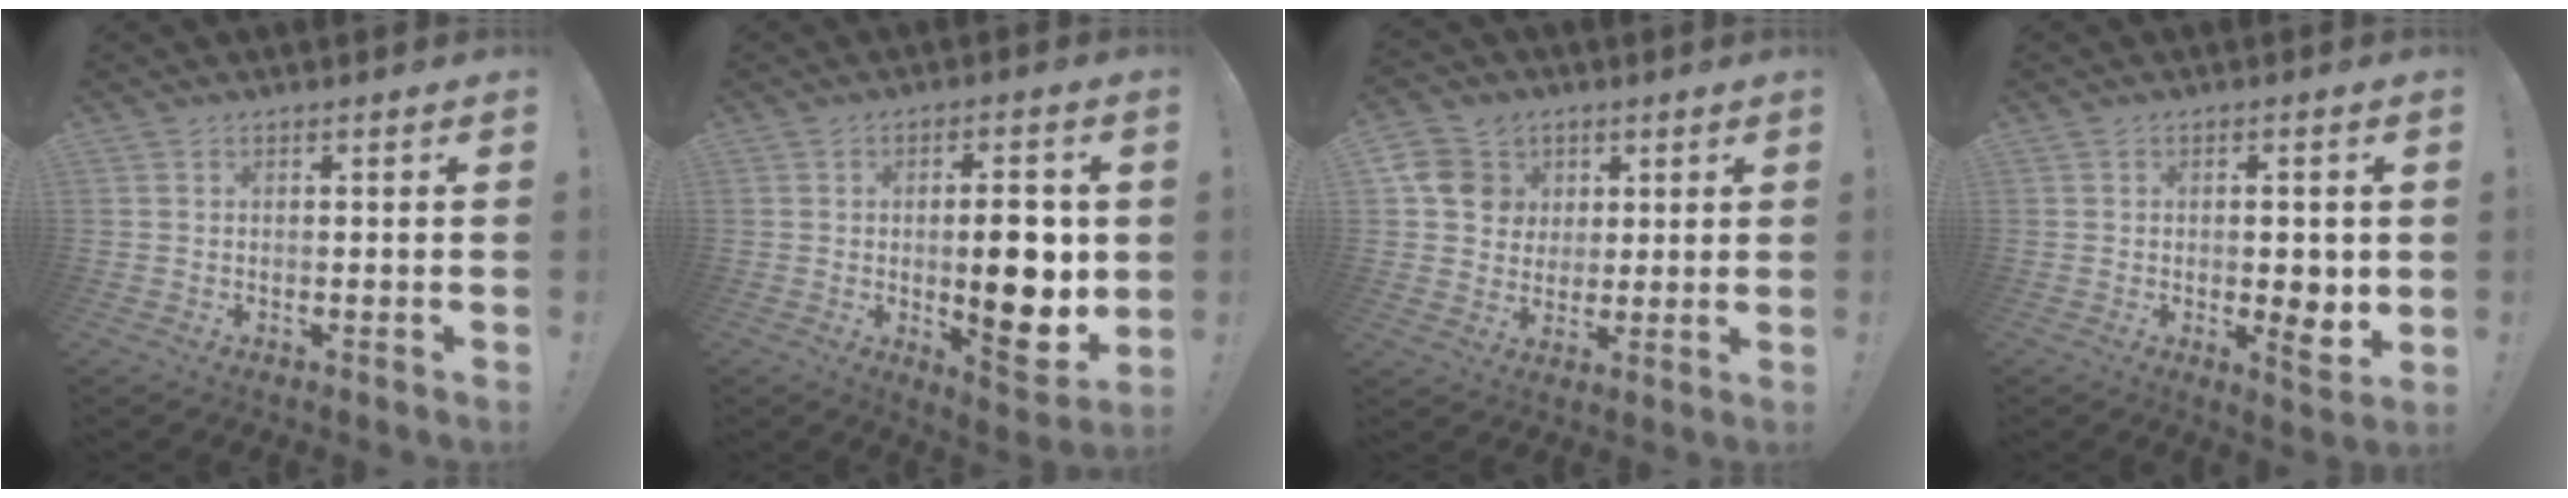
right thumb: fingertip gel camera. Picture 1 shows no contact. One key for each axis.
{"total": 13.6, "fx": -0.1, "fy": 5.2, "fz": 12.6, "tx": -0.161, "ty": -0.006, "tz": -0.004}
{"total": 11.1, "fx": 3.5, "fy": 10.0, "fz": 3.4, "tx": -0.035, "ty": -0.011, "tz": 0.073}
{"total": 5.4, "fx": -0.1, "fy": 2.3, "fz": 4.8, "tx": -0.052, "ty": -0.005, "tz": -0.001}